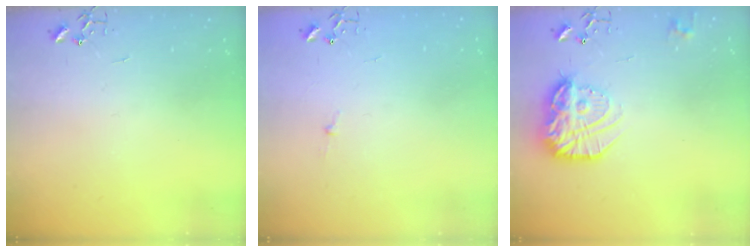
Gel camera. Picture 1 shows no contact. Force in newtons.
{"total": 2.7, "press": 2.7, "slide": 0.3}
{"total": 19.0, "press": 19.0, "slide": 1.7}